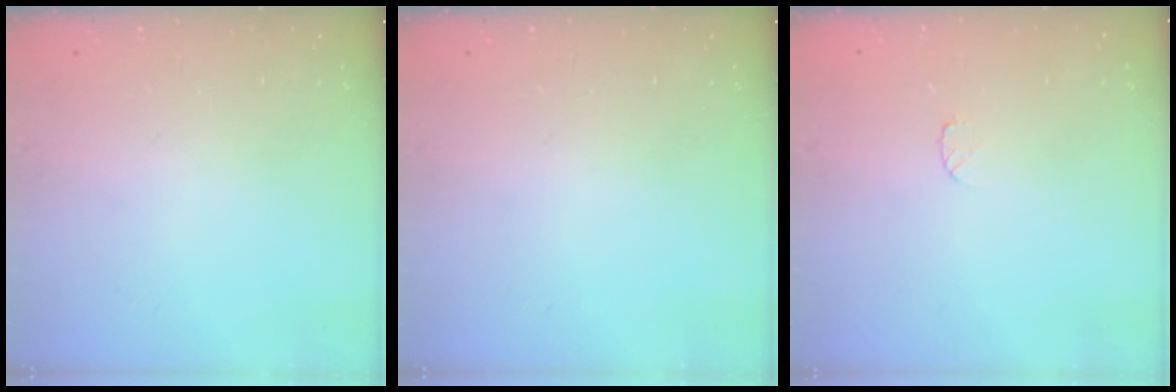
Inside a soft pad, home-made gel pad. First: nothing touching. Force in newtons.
{"total": 0.0}
{"total": 3.1, "press": 3.0, "slide": 0.3}